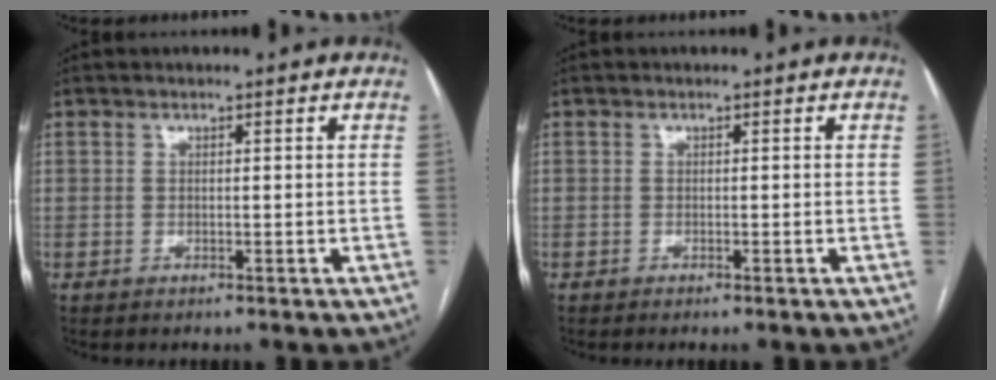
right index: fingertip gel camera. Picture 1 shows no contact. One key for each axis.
{"total": 0.5, "fx": -0.4, "fy": -0.1, "fz": 0.4, "tx": -0.008, "ty": 0.000, "tz": -0.006}